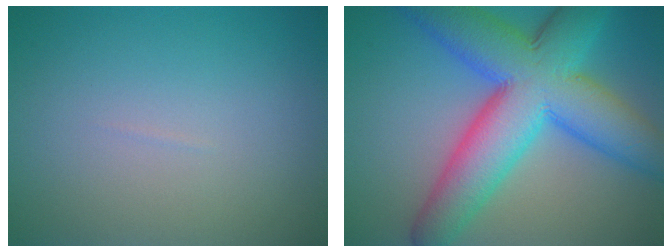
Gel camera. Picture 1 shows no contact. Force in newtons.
{"total": 12.6, "press": 12.6, "slide": 0.2}